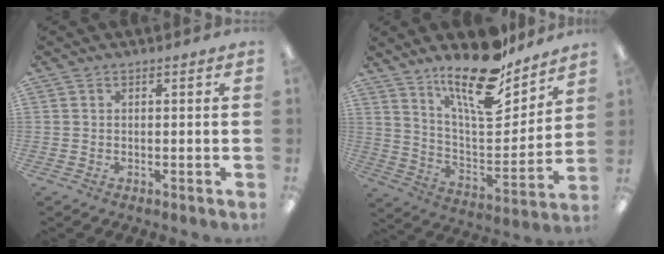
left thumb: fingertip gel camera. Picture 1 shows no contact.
{"total": 19.2, "force": [14.6, 6.2, 10.9], "torque": [-0.186, -0.099, 0.248]}